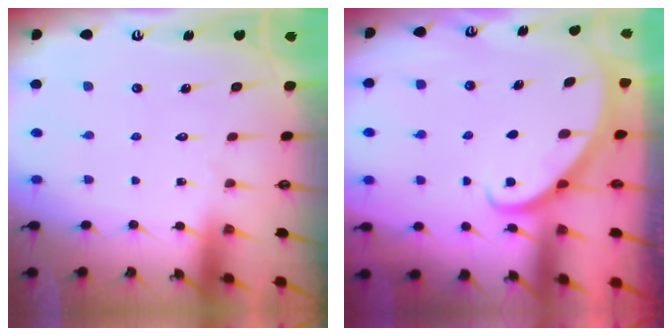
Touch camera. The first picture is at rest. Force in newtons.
{"total": 2.6, "press": 2.6, "slide": 0.2}